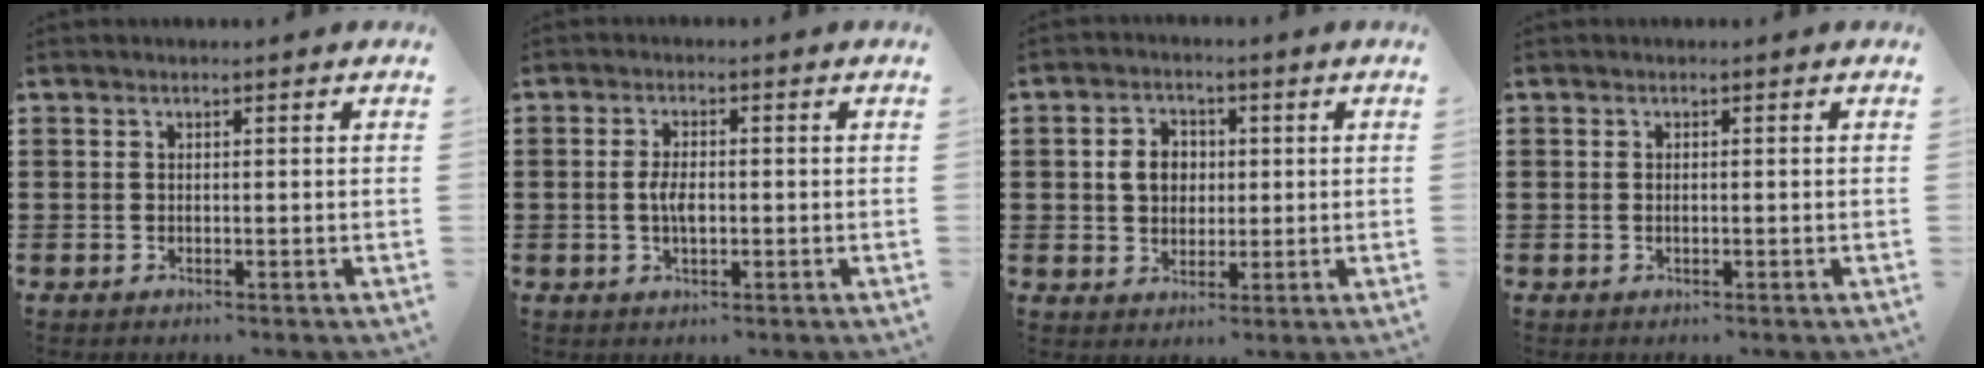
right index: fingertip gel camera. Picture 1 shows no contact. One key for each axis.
{"total": 3.3, "fx": -0.3, "fy": 1.6, "fz": 2.9, "tx": -0.055, "ty": -0.001, "tz": -0.010}
{"total": 4.9, "fx": 0.3, "fy": 4.1, "fz": 2.7, "tx": -0.056, "ty": 0.012, "tz": 0.000}
{"total": 0.5, "fx": 0.0, "fy": 0.3, "fz": 0.5, "tx": -0.010, "ty": 0.000, "tz": -0.001}